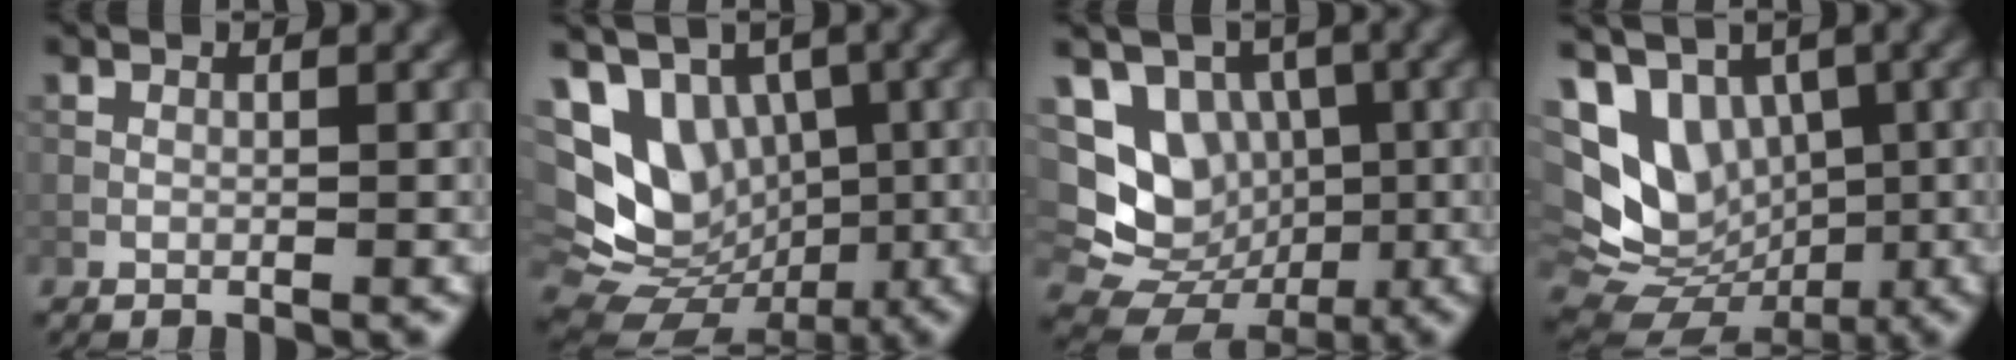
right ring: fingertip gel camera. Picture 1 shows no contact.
{"total": 10.5, "force": [0.3, 8.3, 6.5], "torque": [-0.098, 0.001, 0.008]}
{"total": 9.2, "force": [-0.1, 8.1, 4.4], "torque": [-0.066, 0.003, -0.019]}
{"total": 9.1, "force": [0.5, 7.1, 5.7], "torque": [-0.088, -0.003, 0.017]}